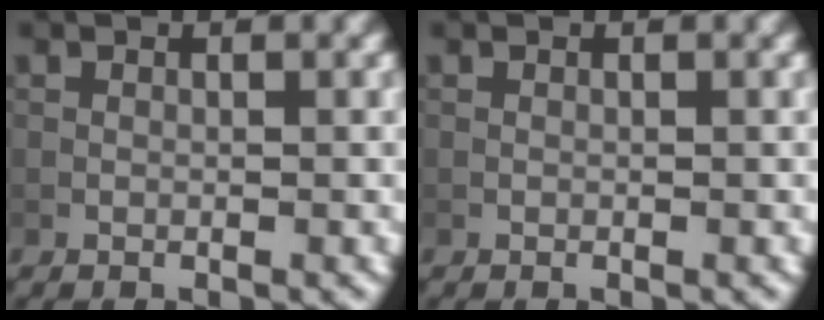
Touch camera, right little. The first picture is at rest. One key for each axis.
{"total": 0.0}